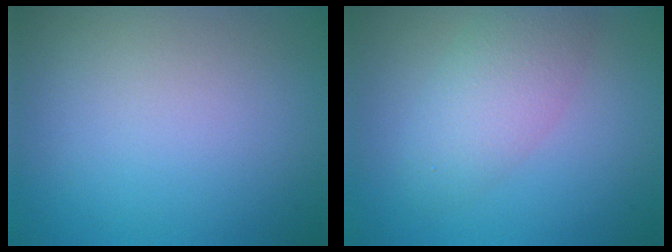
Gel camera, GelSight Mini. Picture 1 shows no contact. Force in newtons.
{"total": 3.9, "press": 3.9, "slide": 0.1}